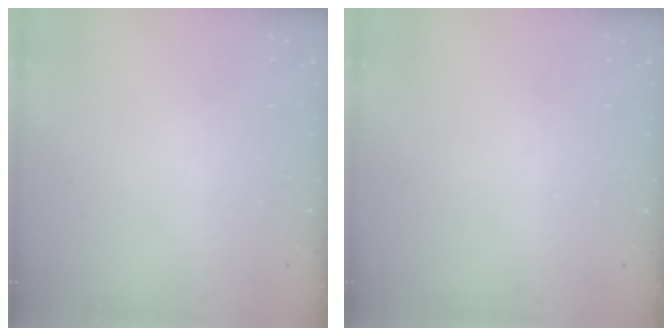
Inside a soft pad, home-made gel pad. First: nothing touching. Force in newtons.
{"total": 0.0}